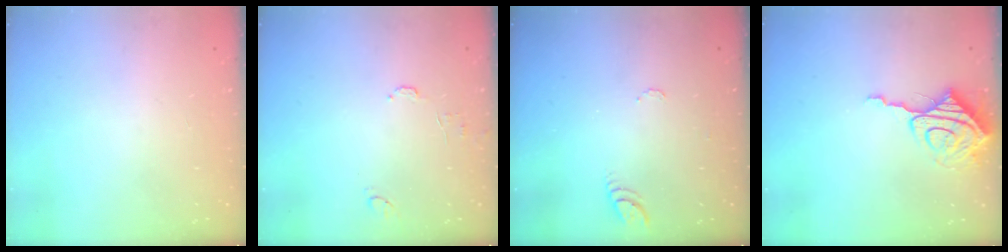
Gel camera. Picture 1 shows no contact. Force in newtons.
{"total": 6.4, "press": 6.4, "slide": 0.6}
{"total": 4.4, "press": 4.4, "slide": 0.5}
{"total": 9.6, "press": 9.6, "slide": 0.5}